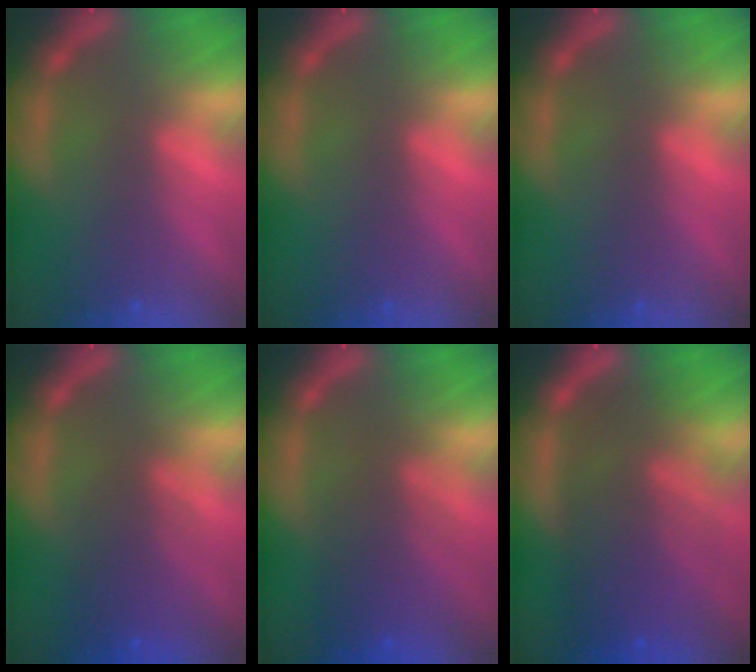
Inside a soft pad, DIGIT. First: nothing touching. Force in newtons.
{"total": 0.0}
{"total": 0.0}
{"total": 4.6}
{"total": 5.5}
{"total": 9.5}